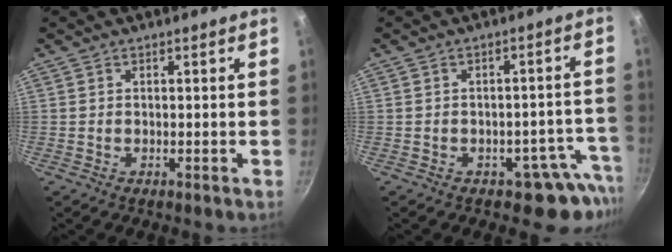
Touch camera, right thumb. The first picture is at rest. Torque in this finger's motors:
{"motor_torque": [-0.15, 0.17, 0.05, 0.04, 0.00]}